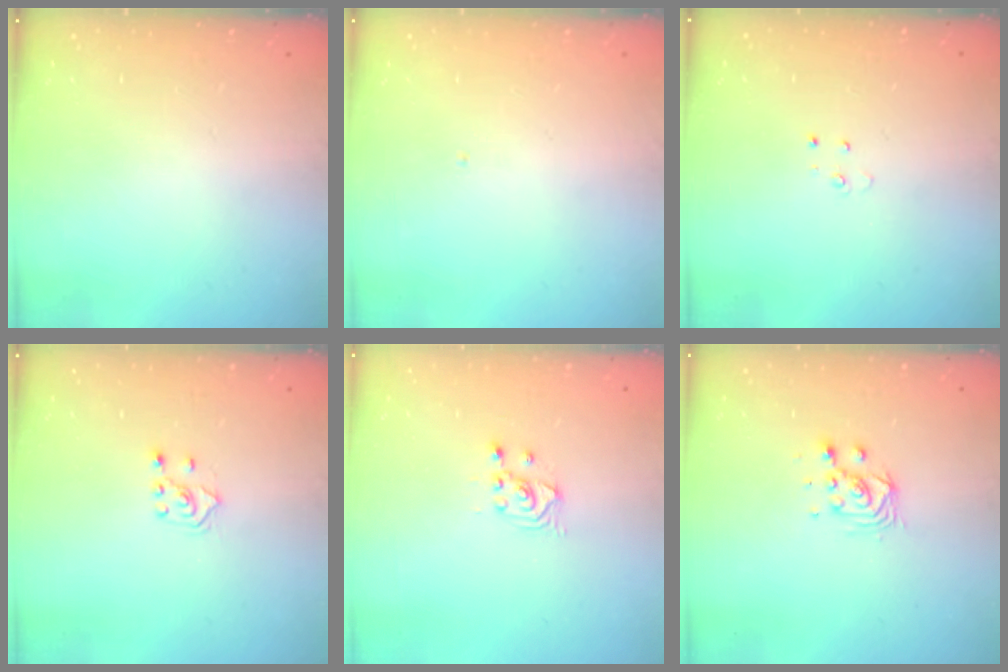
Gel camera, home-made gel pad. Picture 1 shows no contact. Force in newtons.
{"total": 0.0}
{"total": 3.0, "press": 2.9, "slide": 0.3}
{"total": 4.0, "press": 3.9, "slide": 1.0}
{"total": 2.5, "press": 2.5, "slide": 0.3}
{"total": 4.2, "press": 4.2, "slide": 0.3}